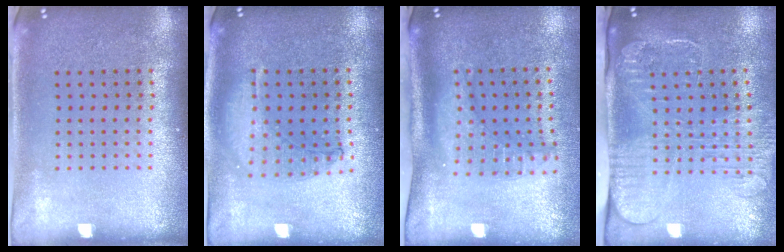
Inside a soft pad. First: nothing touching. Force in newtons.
{"total": 1.0, "press": 0.9, "slide": 0.3}
{"total": 2.1, "press": 1.5, "slide": 1.4}
{"total": 2.6, "press": 2.1, "slide": 1.6}